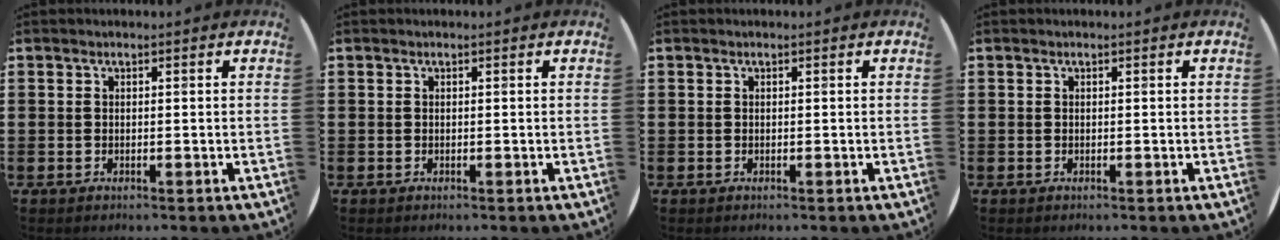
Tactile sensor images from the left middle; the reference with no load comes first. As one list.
[{"total": 0.0}, {"total": 0.0}, {"total": 0.0}]